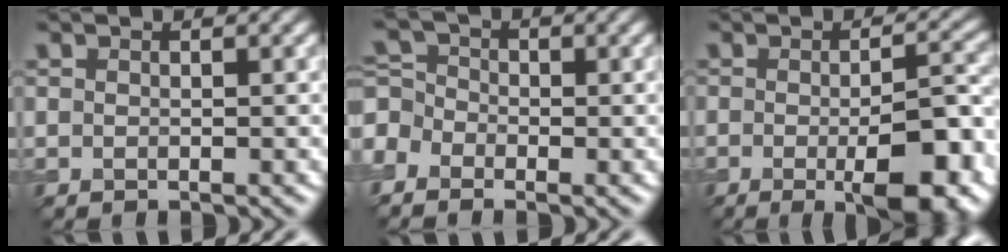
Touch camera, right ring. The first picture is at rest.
{"total": 3.0, "force": [-2.3, 1.7, 0.9], "torque": [-0.028, 0.011, -0.038]}
{"total": 7.7, "force": [-2.3, 1.9, 7.2], "torque": [-0.101, 0.000, -0.025]}